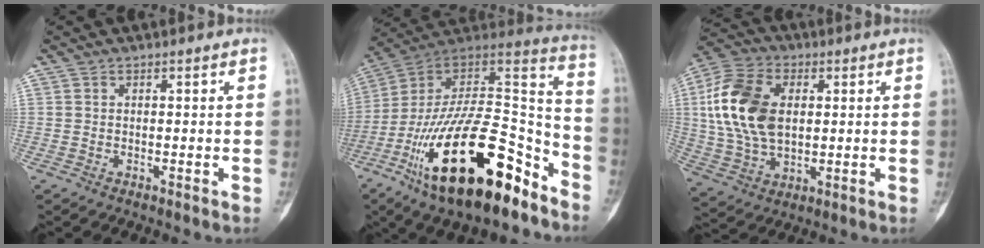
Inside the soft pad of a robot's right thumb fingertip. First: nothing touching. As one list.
[{"total": 31.3, "force": [-17.3, 12.3, 22.9], "torque": [-0.355, 0.078, -0.283]}, {"total": 17.2, "force": [2.8, 11.0, 13.0], "torque": [-0.252, 0.005, 0.053]}]